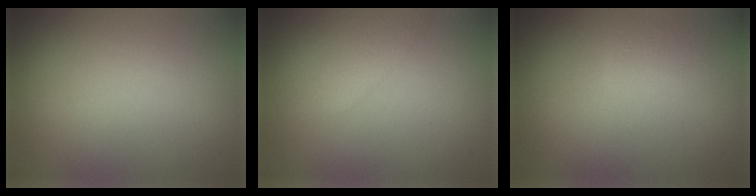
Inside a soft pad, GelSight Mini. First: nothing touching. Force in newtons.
{"total": 2.1, "press": 2.1, "slide": 0.1}
{"total": 1.3, "press": 1.3, "slide": 0.0}